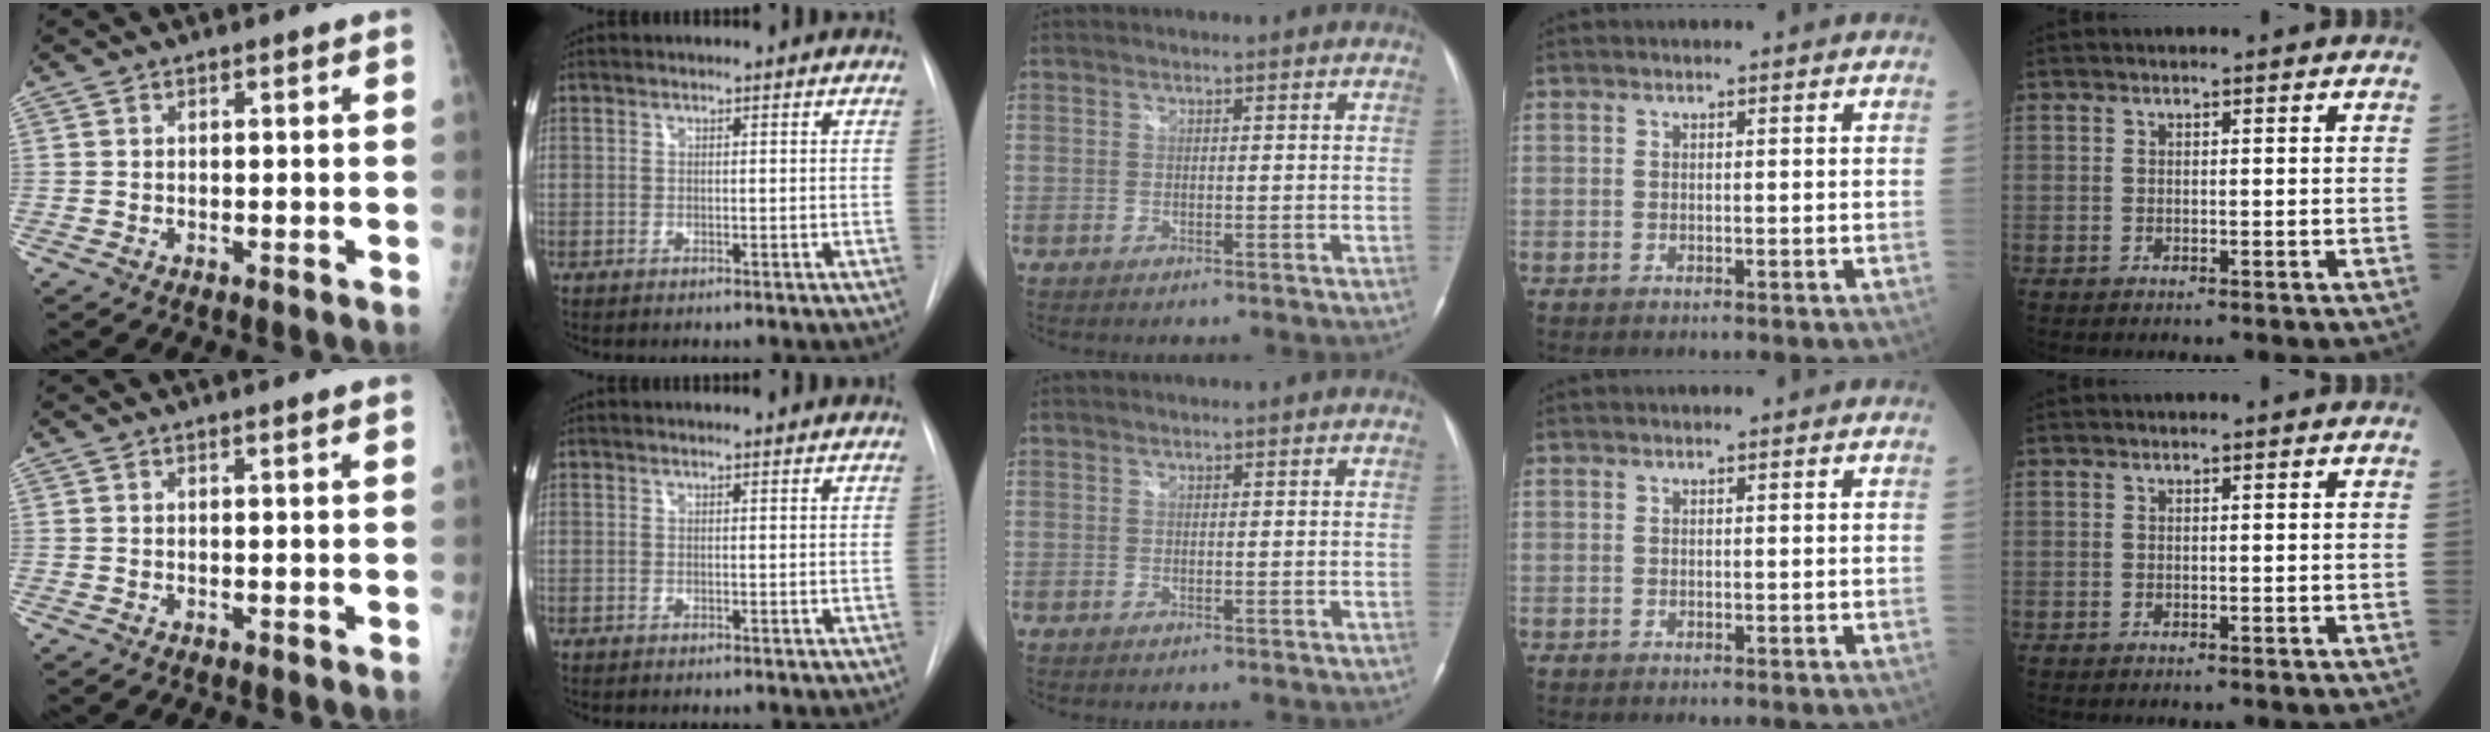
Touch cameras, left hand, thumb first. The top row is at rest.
{"thumb": {"total": 0.9, "force": [0.7, -0.1, 0.5], "torque": [-0.009, 0.001, 0.012]}, "index": {"total": 1.6, "force": [1.6, 0.0, 0.1], "torque": [-0.009, 0.003, 0.015]}}